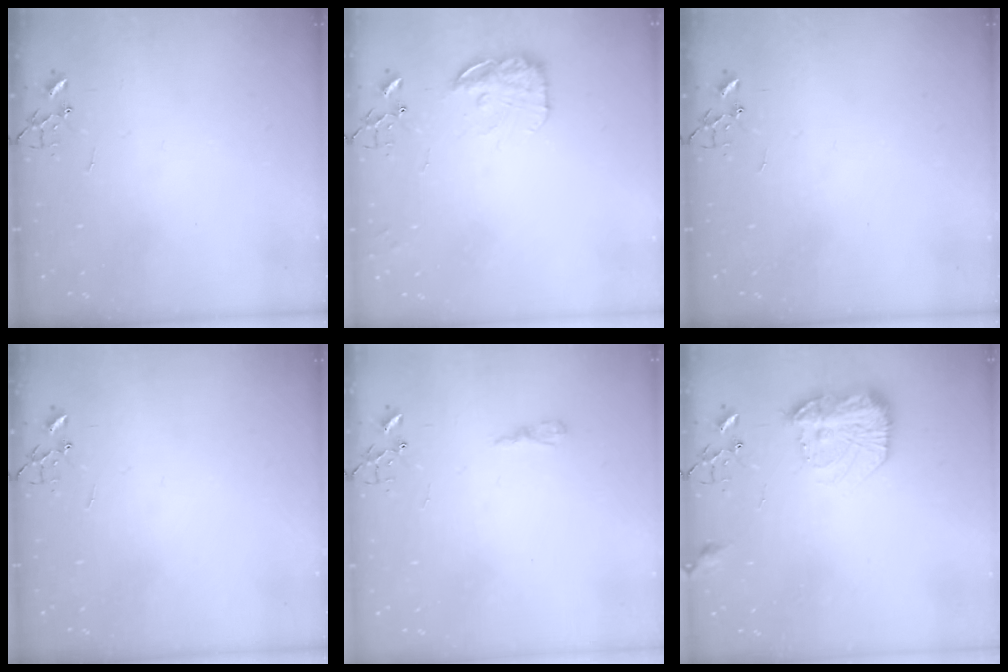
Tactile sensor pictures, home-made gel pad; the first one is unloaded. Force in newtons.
{"total": 13.7, "press": 13.7, "slide": 0.9}
{"total": 0.0}
{"total": 0.0}
{"total": 4.8, "press": 4.7, "slide": 0.6}
{"total": 15.3, "press": 15.2, "slide": 1.0}